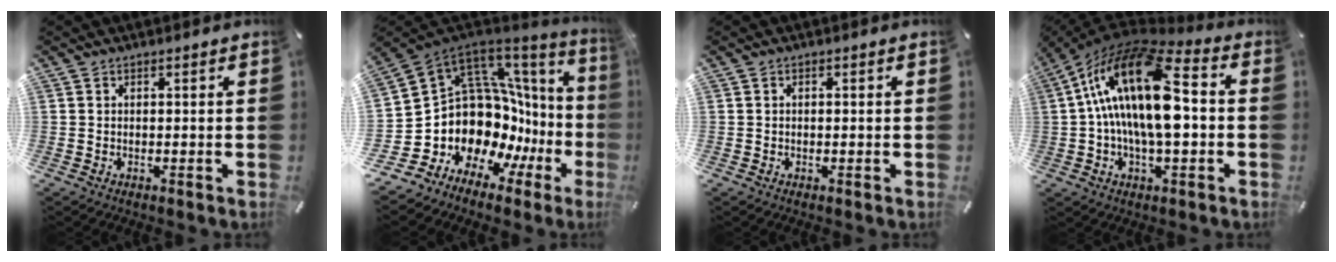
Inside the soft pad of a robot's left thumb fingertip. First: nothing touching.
{"total": 17.8, "force": [-2.3, 14.0, 10.8], "torque": [-0.180, -0.077, 0.019]}
{"total": 0.7, "force": [-0.1, 0.5, 0.5], "torque": [-0.009, 0.003, -0.003]}
{"total": 22.2, "force": [1.8, 11.0, 19.2], "torque": [-0.364, -0.008, 0.027]}